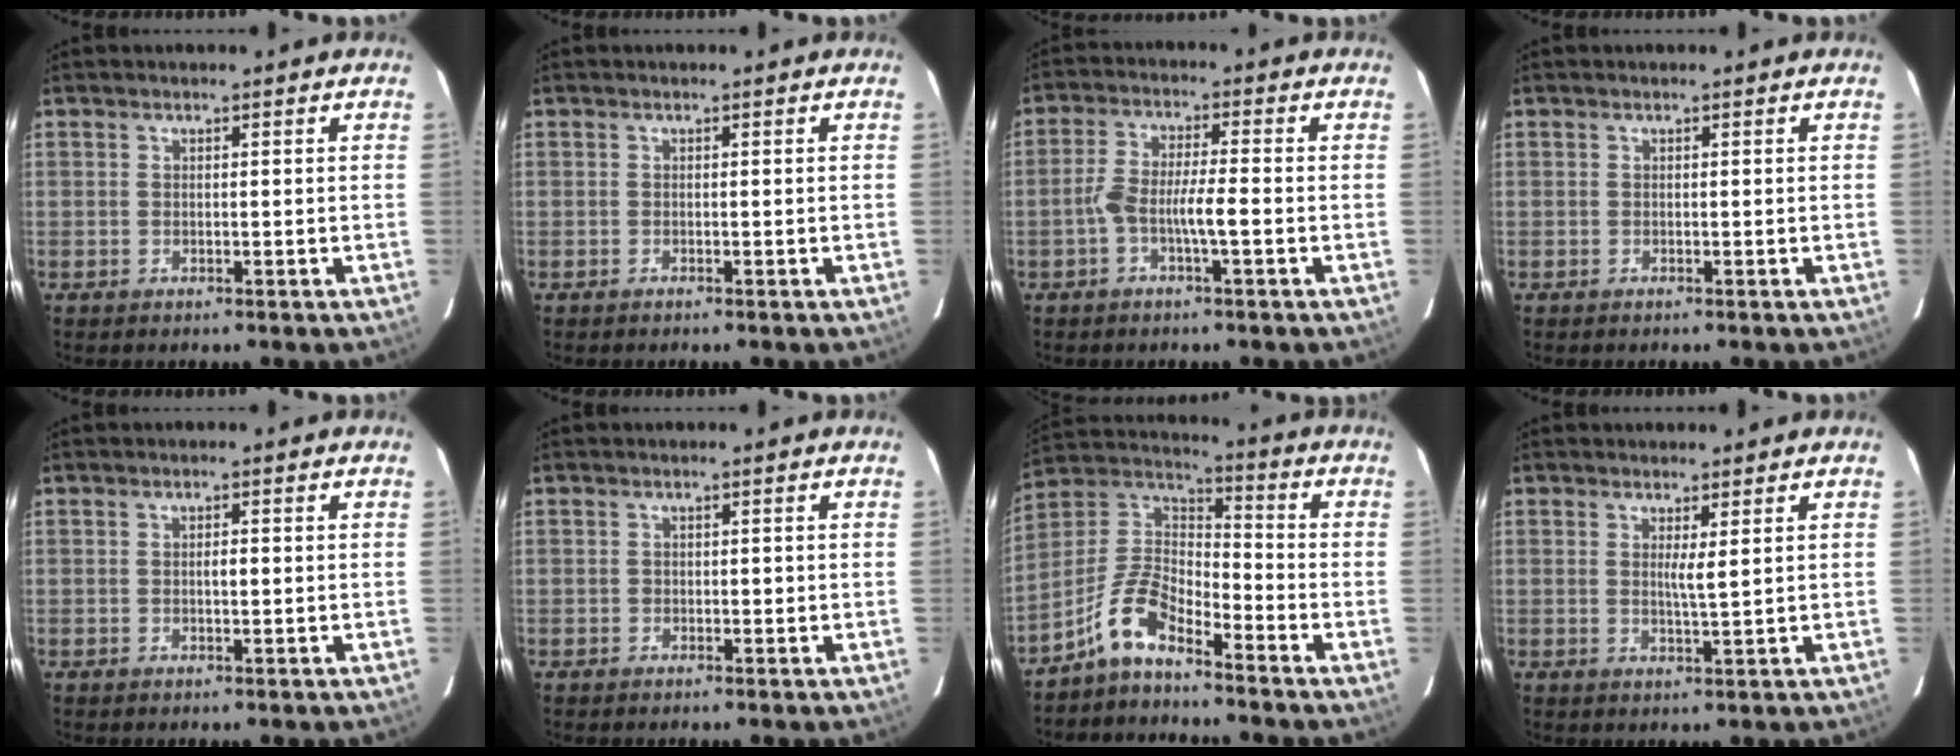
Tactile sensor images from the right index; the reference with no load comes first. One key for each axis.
{"total": 0.0}
{"total": 5.8, "fx": -1.8, "fy": 0.7, "fz": 5.5, "tx": -0.108, "ty": 0.014, "tz": -0.034}
{"total": 0.0}
{"total": 1.2, "fx": 0.0, "fy": 0.3, "fz": 1.1, "tx": -0.020, "ty": 0.002, "tz": -0.001}
{"total": 0.8, "fx": -0.1, "fy": 0.6, "fz": 0.5, "tx": -0.006, "ty": 0.003, "tz": -0.003}
{"total": 8.5, "fx": -6.3, "fy": 2.8, "fz": 4.9, "tx": -0.116, "ty": 0.027, "tz": -0.127}
{"total": 1.9, "fx": 0.7, "fy": -0.2, "fz": 1.8, "tx": -0.035, "ty": -0.007, "tz": 0.015}